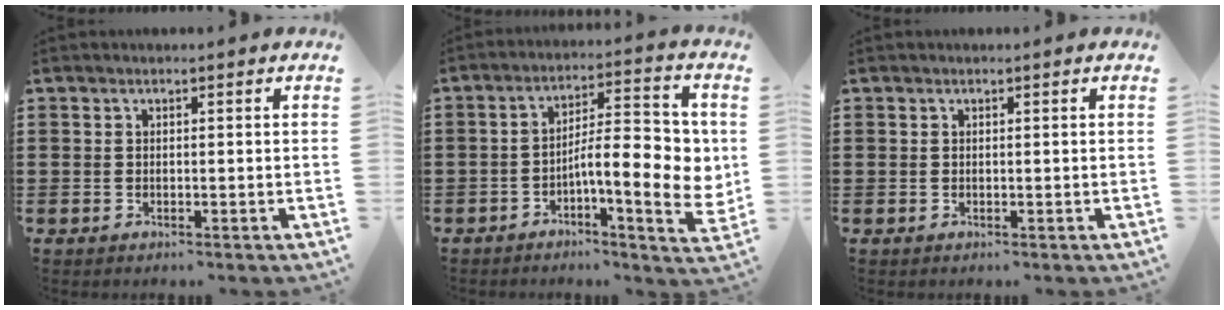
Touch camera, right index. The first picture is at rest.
{"total": 11.1, "force": [-0.9, 3.7, 10.5], "torque": [-0.150, -0.011, -0.019]}
{"total": 0.0}